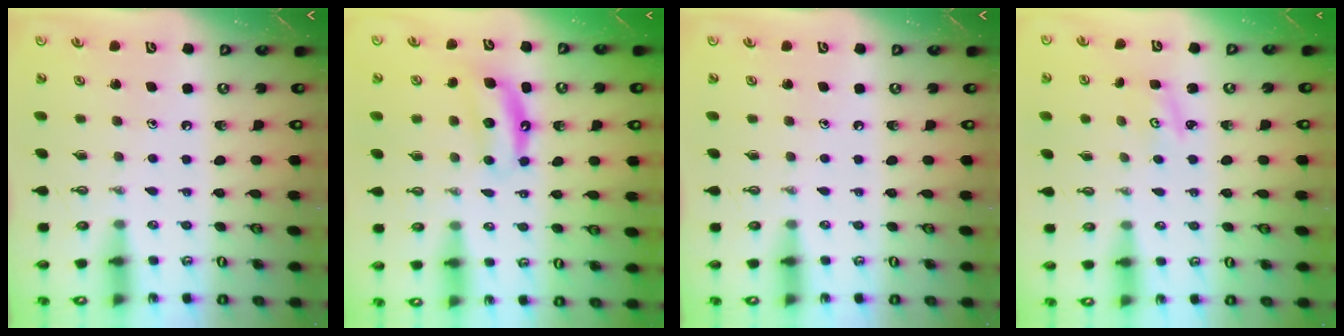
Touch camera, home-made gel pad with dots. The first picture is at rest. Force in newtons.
{"total": 6.6, "press": 6.6, "slide": 0.5}
{"total": 0.0}
{"total": 2.3, "press": 2.2, "slide": 0.4}